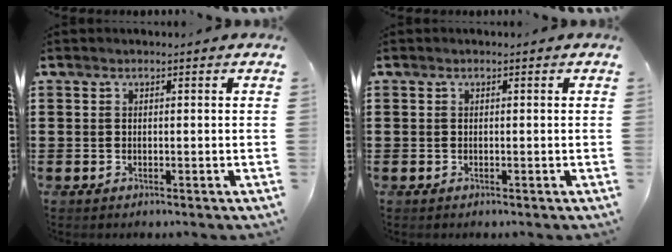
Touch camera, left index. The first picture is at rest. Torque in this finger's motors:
{"motor_torque": [0.00, 0.00, 0.00, 0.01]}